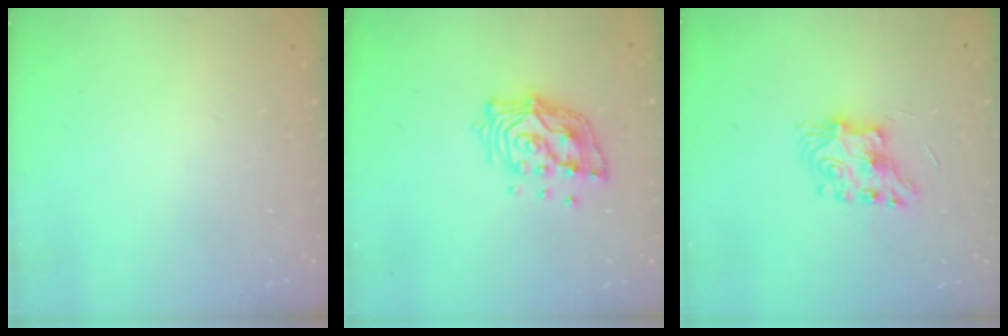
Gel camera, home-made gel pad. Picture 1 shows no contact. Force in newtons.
{"total": 12.4, "press": 12.4, "slide": 1.2}
{"total": 7.9, "press": 7.9, "slide": 0.3}